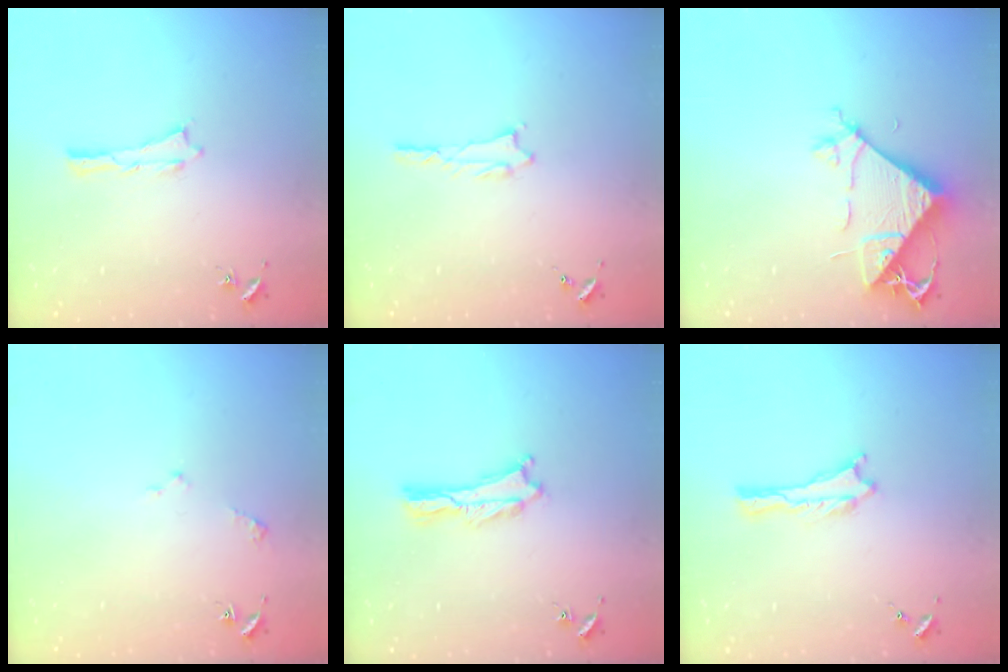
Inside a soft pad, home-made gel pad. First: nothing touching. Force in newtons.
{"total": 0.9, "press": 0.9, "slide": 0.2}
{"total": 8.5, "press": 8.5, "slide": 0.7}
{"total": 1.6, "press": 1.6, "slide": 0.2}
{"total": 0.7, "press": 0.6, "slide": 0.2}
{"total": 0.0}